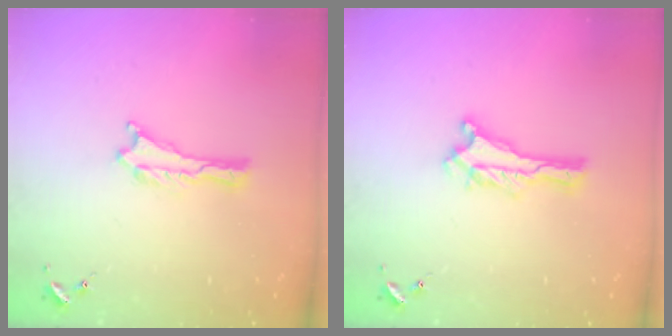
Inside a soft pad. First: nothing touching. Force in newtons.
{"total": 0.0}